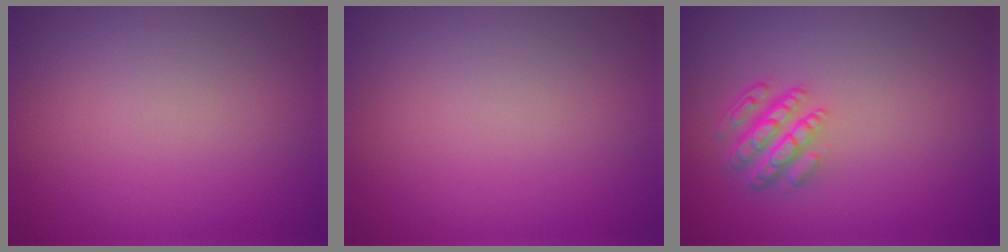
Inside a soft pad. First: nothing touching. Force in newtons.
{"total": 0.0}
{"total": 4.2, "press": 3.2, "slide": 2.8}